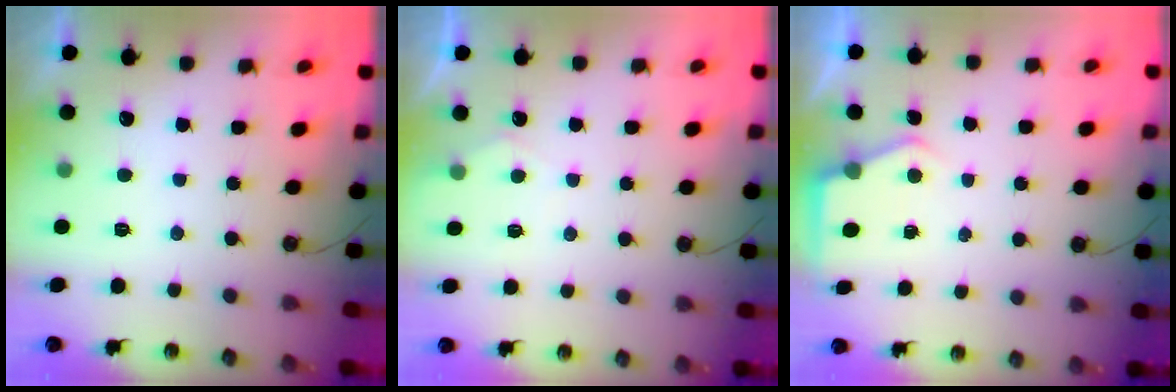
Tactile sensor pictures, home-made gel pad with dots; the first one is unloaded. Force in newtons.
{"total": 2.9, "press": 2.9, "slide": 0.4}
{"total": 4.3, "press": 4.2, "slide": 0.5}